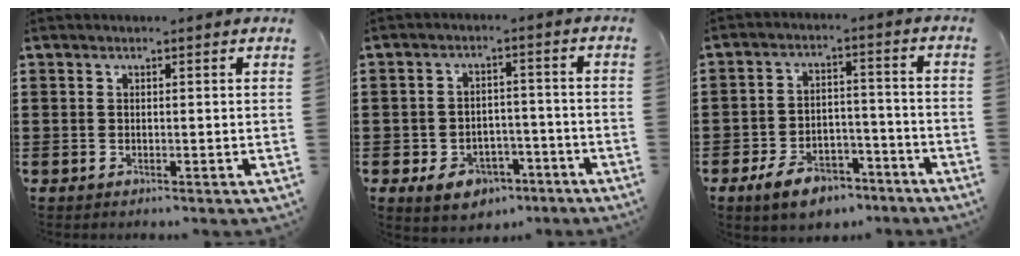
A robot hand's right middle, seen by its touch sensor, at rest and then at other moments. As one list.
[{"total": 5.2, "force": [-3.8, 2.9, 2.0], "torque": [-0.048, 0.013, -0.073]}, {"total": 6.9, "force": [-5.5, 2.8, 3.0], "torque": [-0.056, 0.019, -0.104]}]